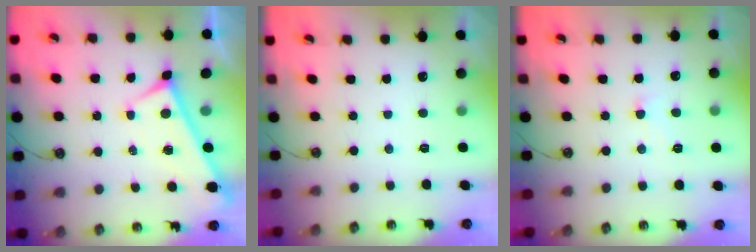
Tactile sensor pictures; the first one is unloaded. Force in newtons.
{"total": 0.0}
{"total": 1.3, "press": 1.2, "slide": 0.4}